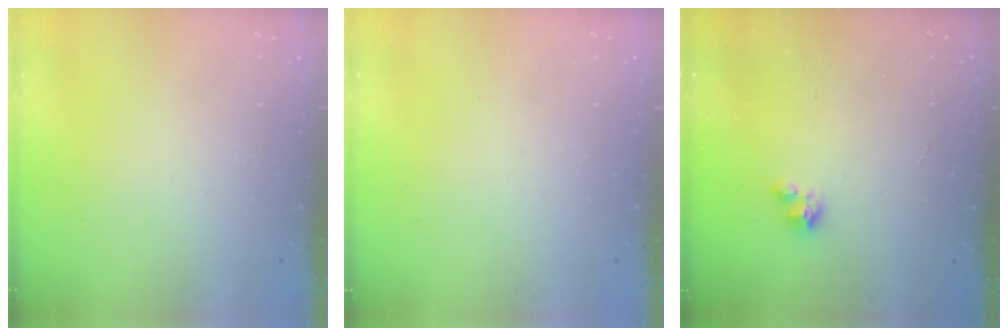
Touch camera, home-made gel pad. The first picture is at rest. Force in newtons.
{"total": 0.0}
{"total": 2.9, "press": 2.9, "slide": 0.2}